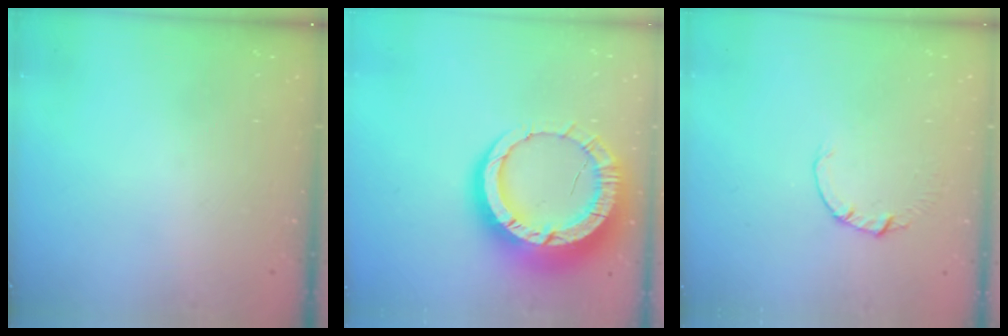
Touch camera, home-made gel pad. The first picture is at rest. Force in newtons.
{"total": 18.8, "press": 18.7, "slide": 1.8}
{"total": 0.5, "press": 0.5, "slide": 0.1}